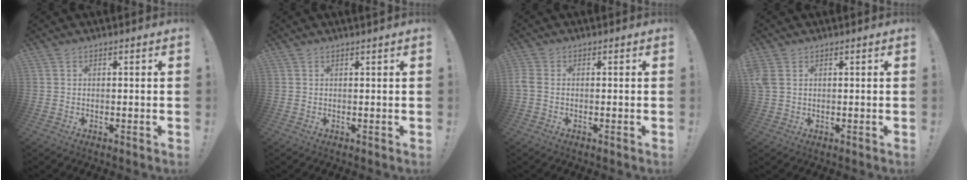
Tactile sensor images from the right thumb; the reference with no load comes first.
{"total": 0.9, "force": [0.8, -0.1, 0.4], "torque": [-0.001, -0.002, 0.011]}
{"total": 2.4, "force": [-0.4, 1.5, 1.8], "torque": [-0.042, 0.004, -0.006]}
{"total": 3.5, "force": [1.3, 2.2, 2.4], "torque": [-0.055, 0.001, 0.027]}